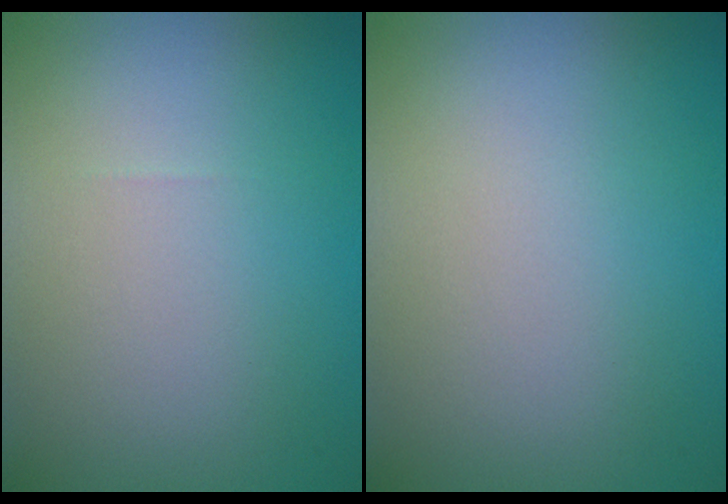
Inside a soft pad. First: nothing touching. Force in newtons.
{"total": 0.0}